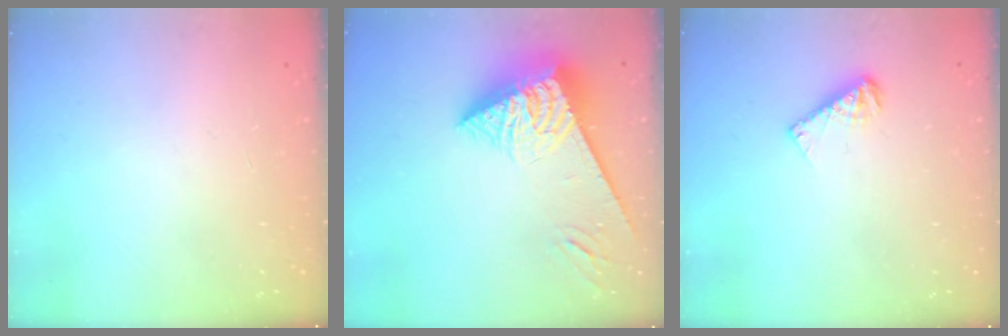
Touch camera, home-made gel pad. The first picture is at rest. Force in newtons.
{"total": 6.7, "press": 6.6, "slide": 1.5}
{"total": 5.9, "press": 5.8, "slide": 0.5}